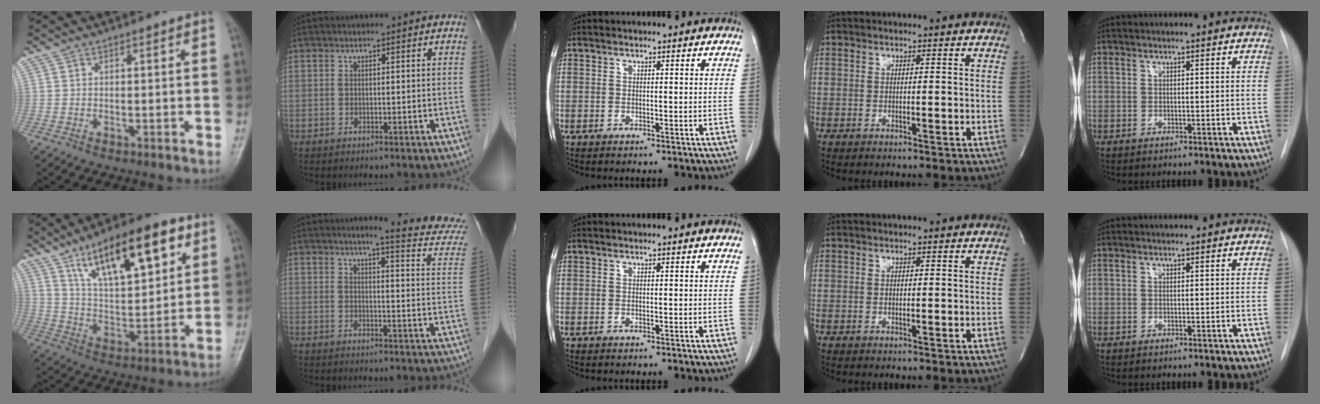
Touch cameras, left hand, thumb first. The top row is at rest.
{"thumb": {"total": 20.2, "force": [10.5, 7.9, 15.4], "torque": [-0.209, -0.034, 0.181]}, "index": {"total": 11.0, "force": [10.4, -0.9, 3.3], "torque": [-0.034, -0.065, 0.103]}}